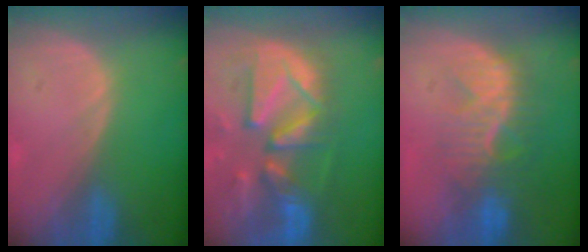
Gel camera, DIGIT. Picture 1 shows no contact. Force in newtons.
{"total": 13.3, "press": 11.4, "slide": 6.8}
{"total": 9.5, "press": 8.6, "slide": 4.1}